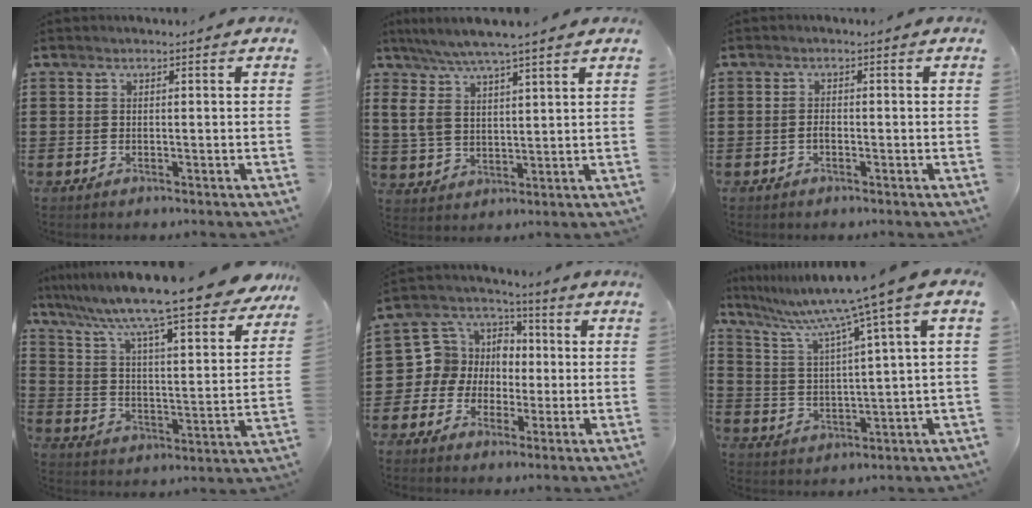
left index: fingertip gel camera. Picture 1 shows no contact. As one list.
[{"total": 6.7, "force": [4.6, 2.1, 4.5], "torque": [-0.102, -0.005, 0.082]}, {"total": 1.1, "force": [-0.4, 0.4, 1.0], "torque": [-0.029, -0.005, -0.010]}, {"total": 10.2, "force": [8.9, -0.4, 5.1], "torque": [-0.135, -0.066, 0.144]}, {"total": 7.5, "force": [-0.8, 7.4, 1.1], "torque": [-0.066, 0.007, -0.018]}, {"total": 8.7, "force": [6.1, -1.1, 6.1], "torque": [-0.141, -0.039, 0.093]}]